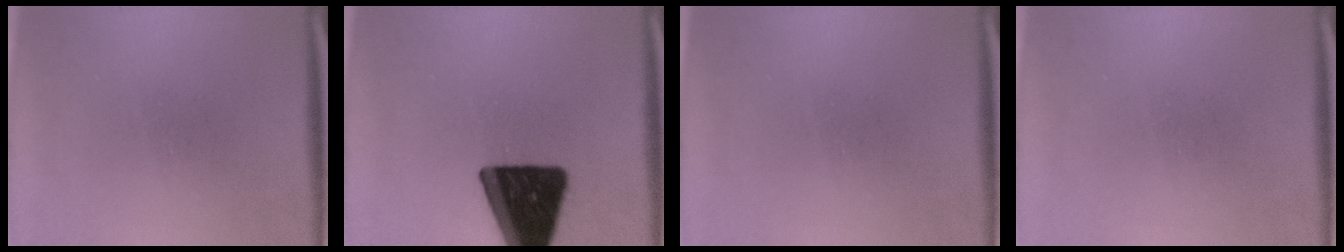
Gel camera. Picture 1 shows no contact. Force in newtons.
{"total": 18.7}
{"total": 0.0}
{"total": 0.0}